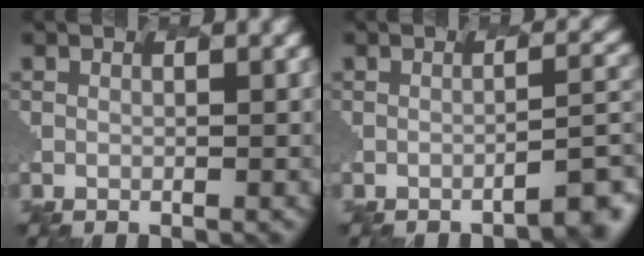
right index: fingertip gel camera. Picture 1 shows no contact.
{"total": 3.0, "force": [-2.0, 0.5, 2.2], "torque": [-0.026, 0.011, -0.034]}